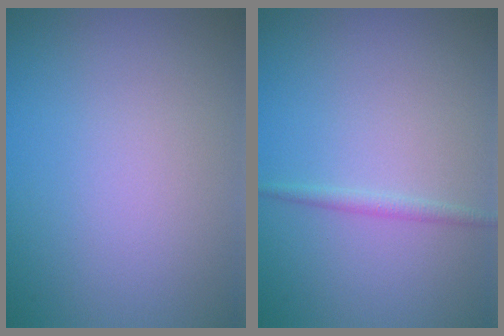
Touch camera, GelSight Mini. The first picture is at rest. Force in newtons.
{"total": 1.0, "press": 1.0, "slide": 0.0}